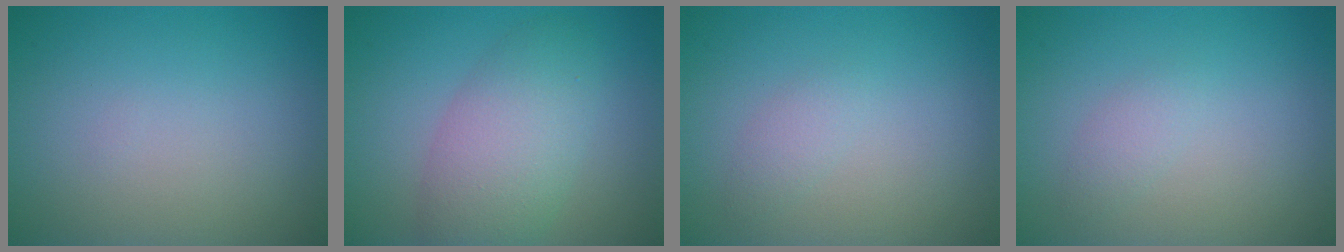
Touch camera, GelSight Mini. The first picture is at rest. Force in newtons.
{"total": 5.5, "press": 5.5, "slide": 0.2}
{"total": 1.1, "press": 1.1, "slide": 0.0}
{"total": 1.1, "press": 1.1, "slide": 0.0}